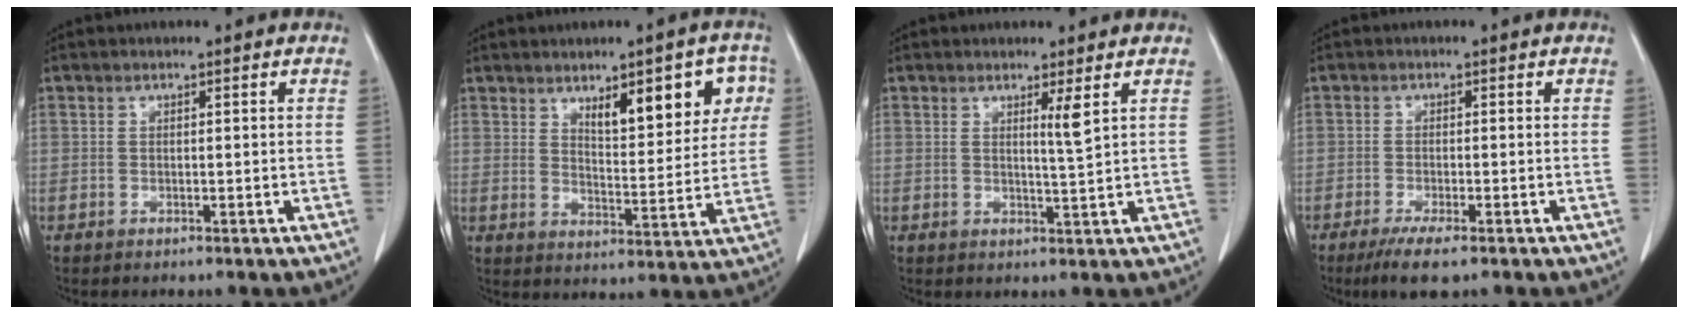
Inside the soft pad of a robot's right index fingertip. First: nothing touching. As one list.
[{"total": 11.2, "force": [5.1, 3.7, 9.3], "torque": [-0.116, 0.012, 0.076]}, {"total": 2.5, "force": [1.2, -0.6, 2.1], "torque": [-0.037, -0.013, 0.023]}, {"total": 4.8, "force": [-3.1, 0.6, 3.7], "torque": [-0.067, -0.014, -0.052]}]